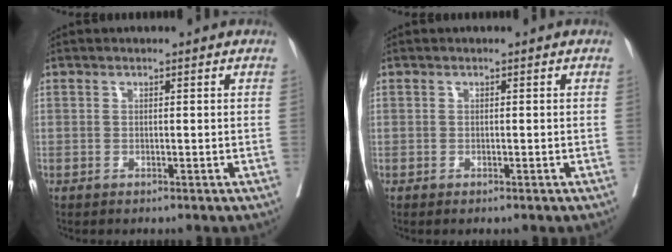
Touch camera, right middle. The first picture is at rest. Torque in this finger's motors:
{"motor_torque": [-0.04, 0.00, 0.04, 0.00]}